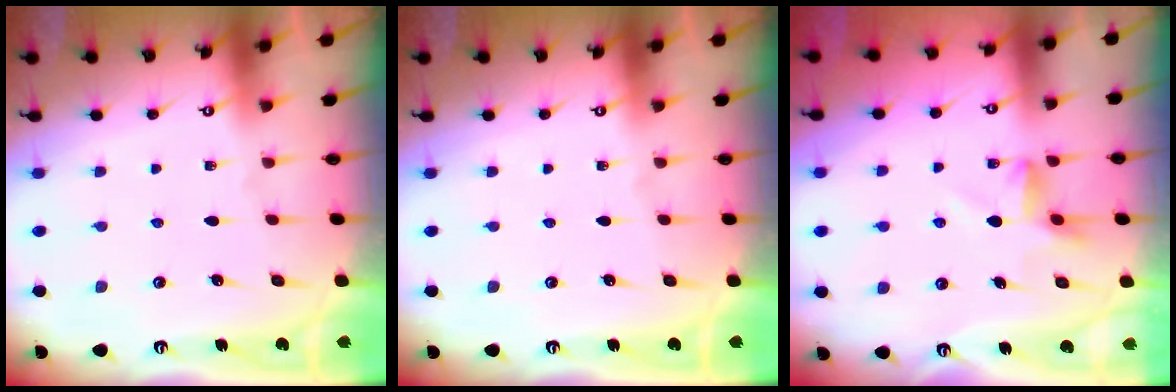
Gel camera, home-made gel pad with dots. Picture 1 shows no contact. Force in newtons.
{"total": 0.0}
{"total": 3.2, "press": 3.0, "slide": 0.9}